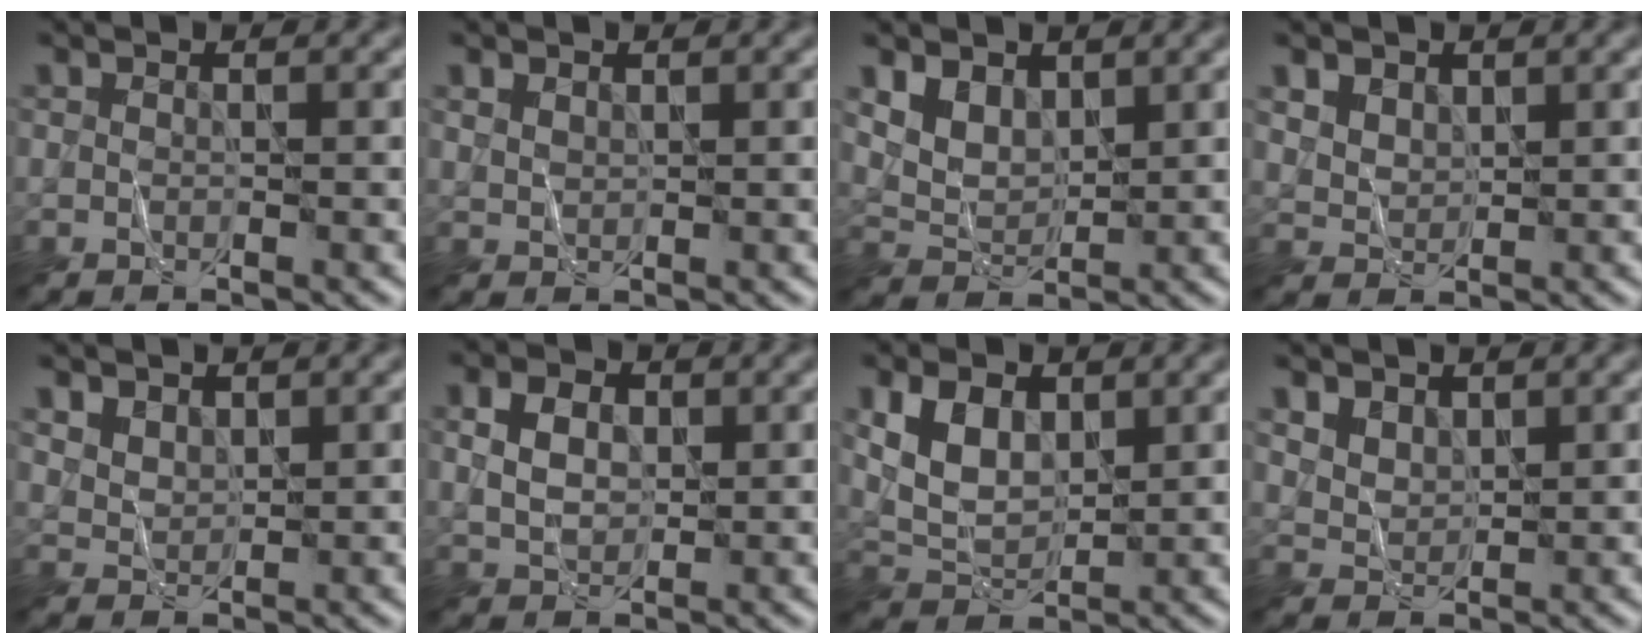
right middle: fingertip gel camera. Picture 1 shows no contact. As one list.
[{"total": 1.2, "force": [0.8, 0.8, 0.6], "torque": [-0.013, 0.002, 0.019]}, {"total": 3.2, "force": [1.7, 2.1, 1.7], "torque": [-0.042, -0.008, 0.035]}, {"total": 3.5, "force": [2.1, 2.3, 1.6], "torque": [-0.047, 0.006, 0.044]}, {"total": 2.1, "force": [1.4, 1.3, 0.8], "torque": [-0.024, -0.005, 0.035]}, {"total": 3.4, "force": [0.8, 2.4, 2.3], "torque": [-0.045, 0.004, 0.013]}, {"total": 4.7, "force": [1.6, 2.9, 3.3], "torque": [-0.072, -0.002, 0.031]}, {"total": 2.7, "force": [1.7, 1.7, 1.2], "torque": [-0.032, -0.003, 0.042]}]